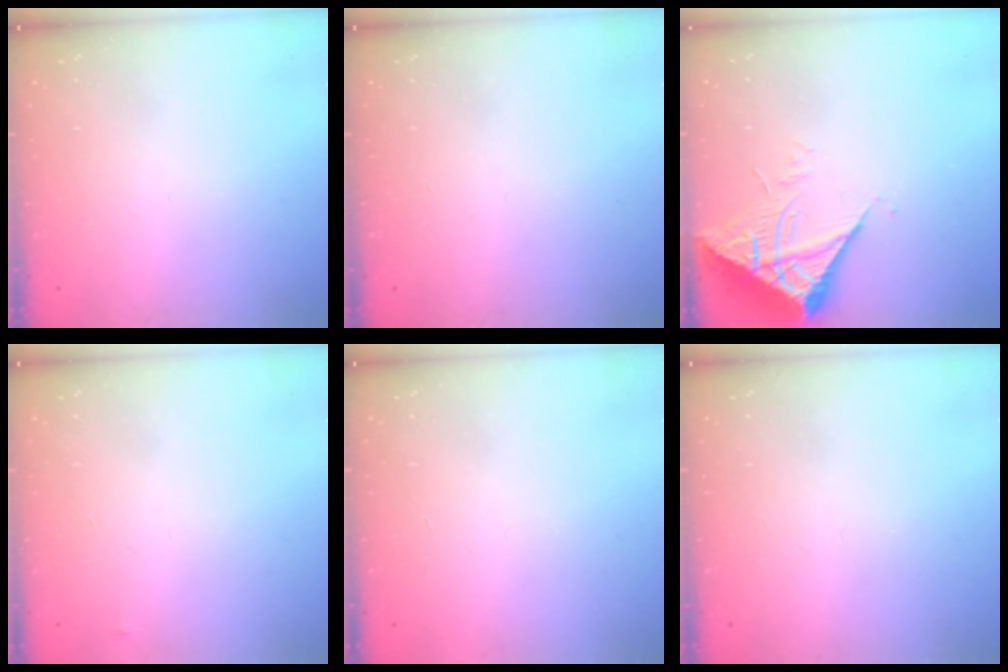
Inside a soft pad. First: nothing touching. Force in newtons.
{"total": 0.0}
{"total": 8.0, "press": 8.0, "slide": 0.8}
{"total": 2.5, "press": 2.5, "slide": 0.4}
{"total": 1.6, "press": 1.6, "slide": 0.1}
{"total": 0.0}